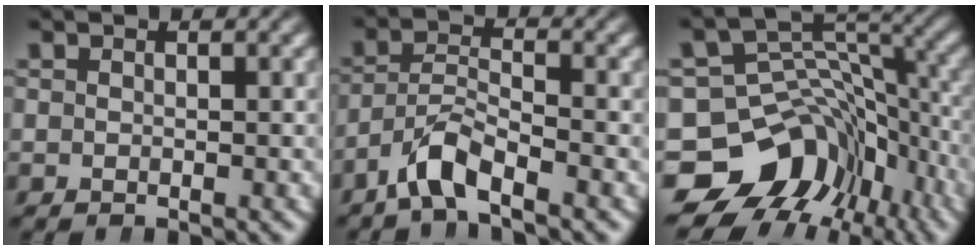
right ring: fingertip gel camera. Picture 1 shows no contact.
{"total": 4.0, "force": [-2.4, 2.0, 2.5], "torque": [-0.052, -0.013, -0.040]}
{"total": 15.9, "force": [-5.7, 12.5, 7.9], "torque": [-0.136, -0.052, -0.082]}